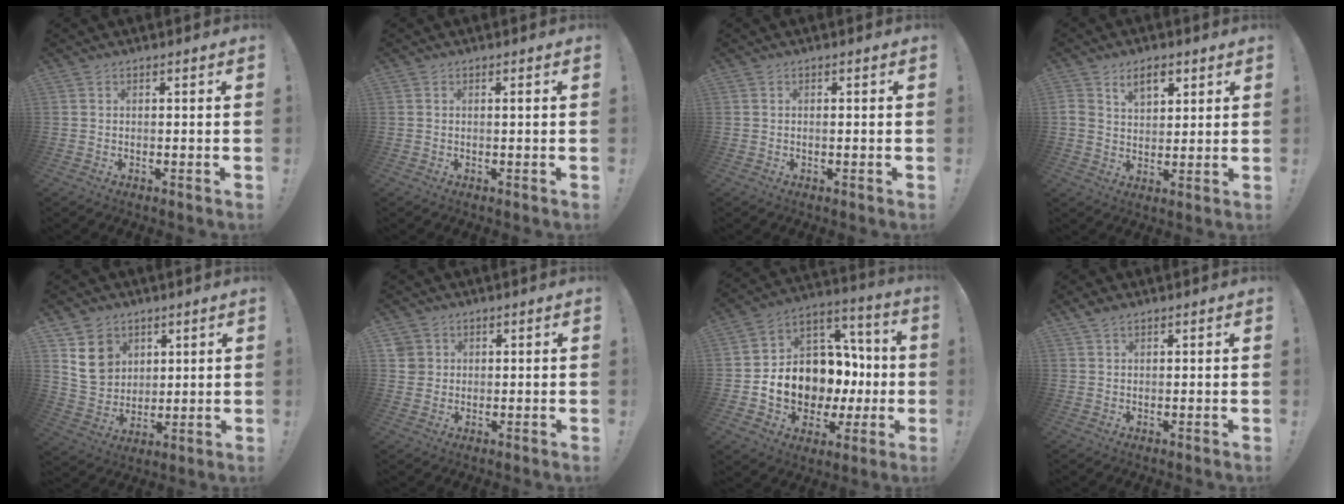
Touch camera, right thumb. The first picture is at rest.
{"total": 0.0}
{"total": 0.6, "force": [-0.4, 0.1, 0.4], "torque": [-0.004, -0.002, -0.007]}
{"total": 7.4, "force": [4.1, 4.4, 4.3], "torque": [-0.072, -0.007, 0.074]}
{"total": 11.2, "force": [5.9, 8.8, 3.5], "torque": [-0.045, -0.034, 0.121]}
{"total": 3.6, "force": [1.3, 3.3, 0.6], "torque": [-0.007, -0.001, 0.025]}
{"total": 14.1, "force": [-2.1, 11.6, 7.6], "torque": [-0.104, 0.002, -0.009]}
{"total": 2.2, "force": [1.6, 1.0, 1.2], "torque": [-0.018, -0.004, 0.030]}